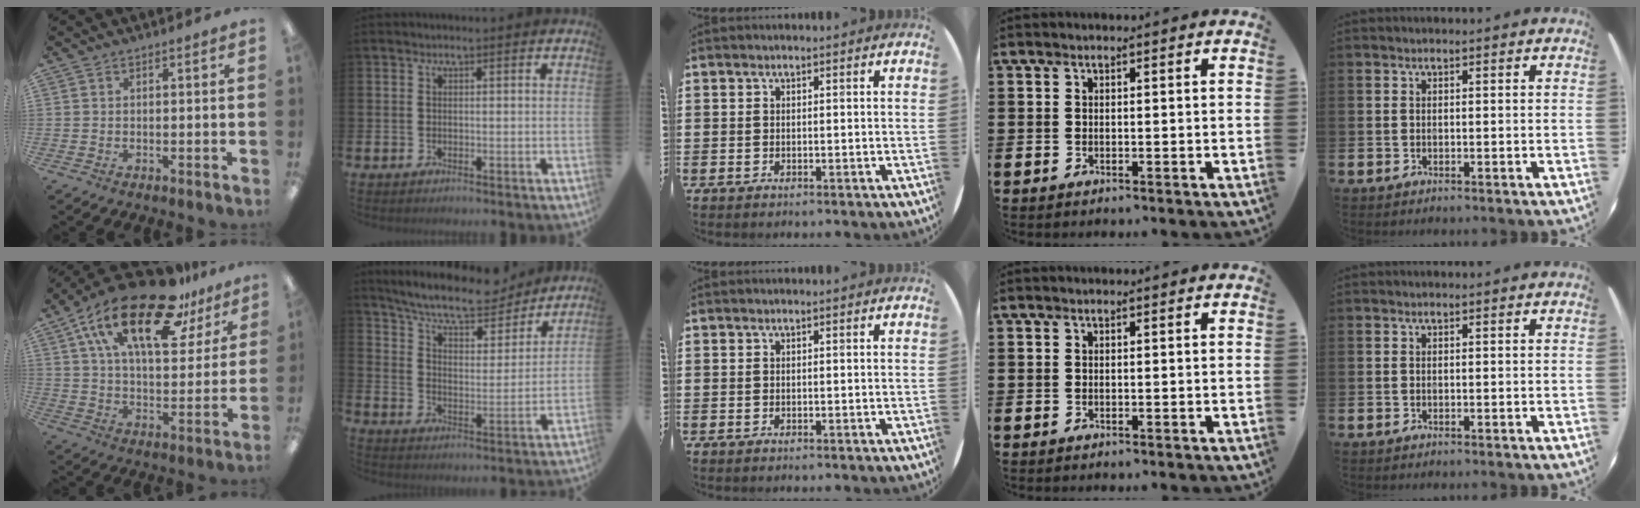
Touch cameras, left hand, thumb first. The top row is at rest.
{"thumb": {"total": 24.4, "force": [14.9, 9.8, 16.7], "torque": [-0.287, -0.076, 0.251]}, "index": {"total": 10.1, "force": [9.1, 2.2, 3.8], "torque": [-0.099, -0.057, 0.158]}}